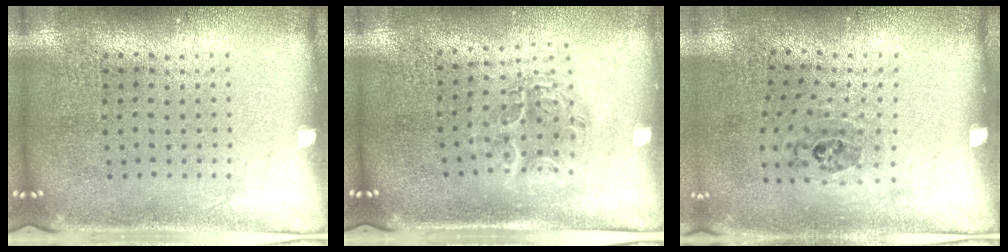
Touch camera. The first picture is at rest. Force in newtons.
{"total": 1.1, "press": 1.1, "slide": 0.2}
{"total": 1.1, "press": 0.7, "slide": 0.9}